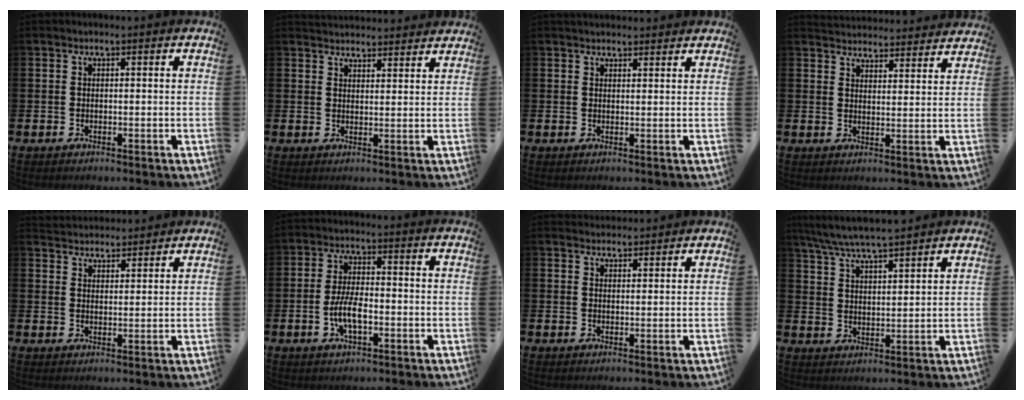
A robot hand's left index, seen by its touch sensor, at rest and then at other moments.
{"total": 3.1, "force": [3.1, 0.5, -0.1], "torque": [0.008, -0.022, 0.054]}
{"total": 1.9, "force": [1.8, 0.5, 0.1], "torque": [0.006, -0.009, 0.031]}
{"total": 4.3, "force": [4.2, 0.6, -0.3], "torque": [-0.004, -0.032, 0.076]}
{"total": 3.7, "force": [3.6, 0.8, -0.5], "torque": [-0.006, -0.015, 0.066]}
{"total": 5.1, "force": [-1.3, 2.0, 4.5], "torque": [-0.086, -0.001, -0.028]}
{"total": 2.4, "force": [2.3, 0.6, 0.0], "torque": [0.007, -0.013, 0.040]}
{"total": 6.4, "force": [6.1, 0.3, 1.9], "torque": [-0.060, -0.029, 0.110]}